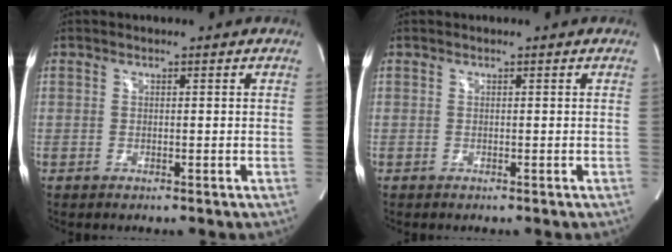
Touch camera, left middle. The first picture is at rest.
{"total": 0.0}